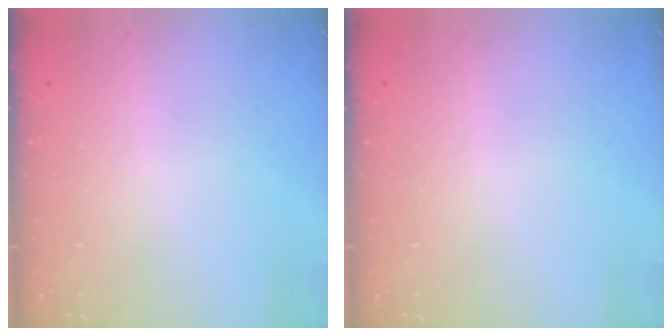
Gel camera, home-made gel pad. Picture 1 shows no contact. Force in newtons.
{"total": 0.0}